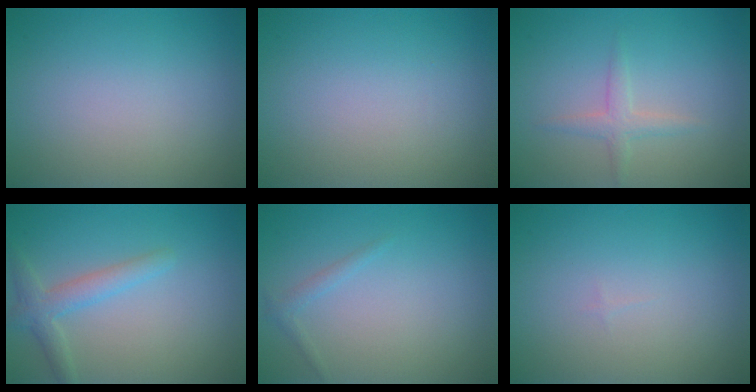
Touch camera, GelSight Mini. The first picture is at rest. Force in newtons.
{"total": 0.0}
{"total": 1.6, "press": 1.6, "slide": 0.1}
{"total": 2.5, "press": 2.5, "slide": 0.1}
{"total": 0.9, "press": 0.9, "slide": 0.1}
{"total": 0.0}